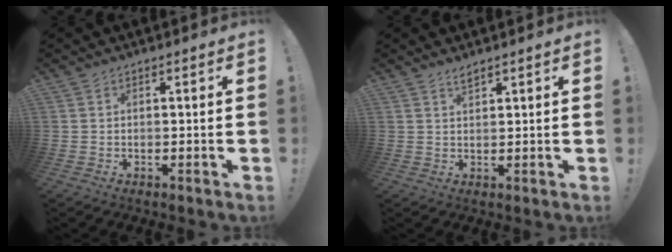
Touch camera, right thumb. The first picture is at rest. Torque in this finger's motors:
{"motor_torque": [-0.35, 0.23, -0.87, 0.00, 0.00]}